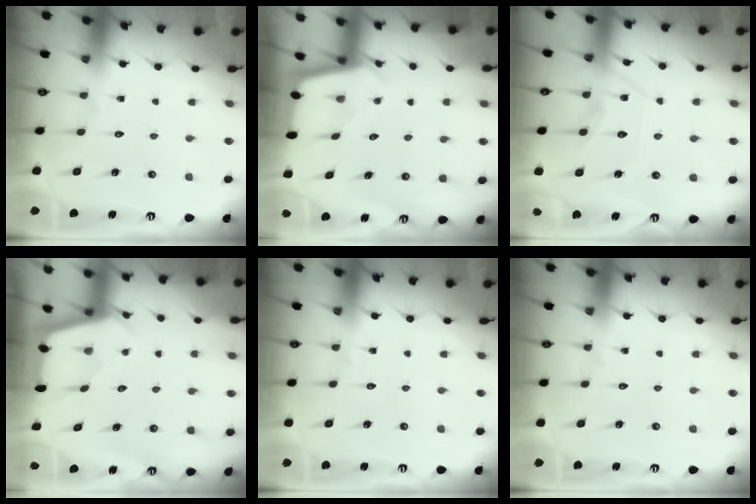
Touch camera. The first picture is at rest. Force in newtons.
{"total": 2.0, "press": 2.0, "slide": 0.2}
{"total": 12.2, "press": 12.2, "slide": 1.2}
{"total": 2.4, "press": 2.4, "slide": 0.3}
{"total": 0.0}
{"total": 0.0}